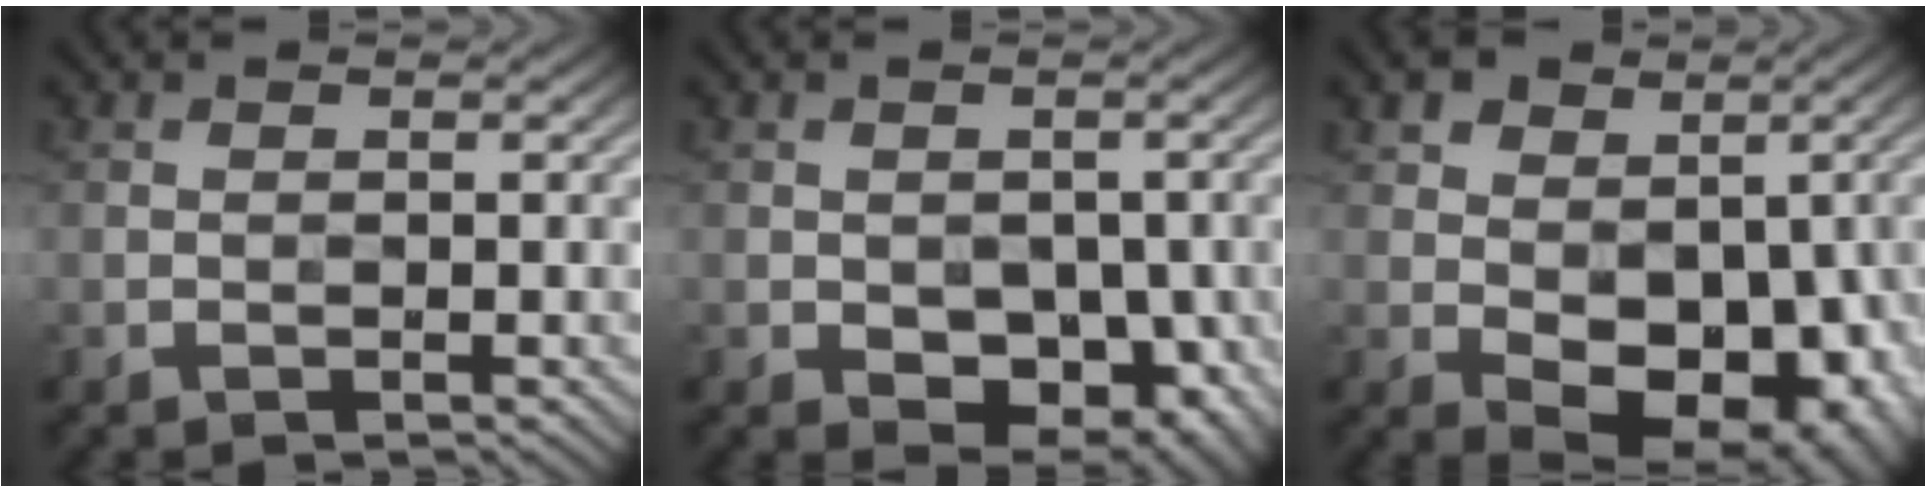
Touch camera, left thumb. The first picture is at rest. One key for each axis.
{"total": 6.0, "fx": -2.0, "fy": 4.0, "fz": 4.0, "tx": -0.062, "ty": -0.019, "tz": -0.023}
{"total": 11.6, "fx": 0.4, "fy": 8.6, "fz": 7.8, "tx": -0.093, "ty": -0.013, "tz": 0.025}